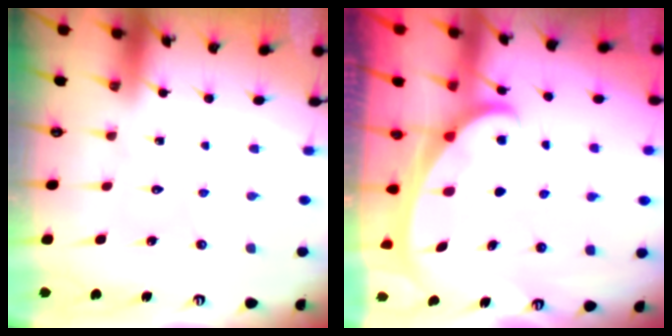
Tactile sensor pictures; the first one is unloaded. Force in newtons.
{"total": 2.2, "press": 2.2, "slide": 0.3}